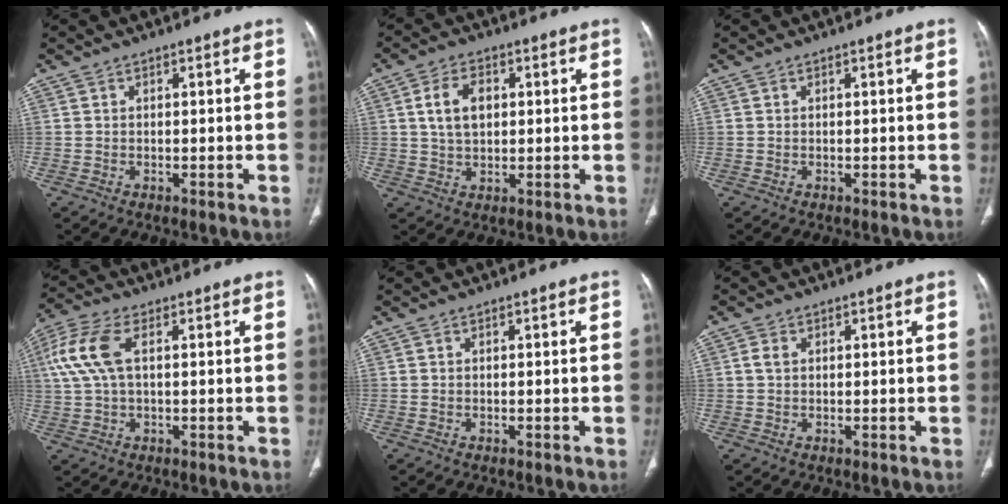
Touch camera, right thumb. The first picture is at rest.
{"total": 6.6, "force": [1.4, 4.1, 5.0], "torque": [-0.086, 0.003, 0.026]}
{"total": 0.0}
{"total": 8.5, "force": [1.8, 3.8, 7.3], "torque": [-0.187, 0.020, 0.034]}
{"total": 0.0}
{"total": 1.8, "force": [0.5, 1.3, 1.1], "torque": [-0.024, 0.004, 0.010]}